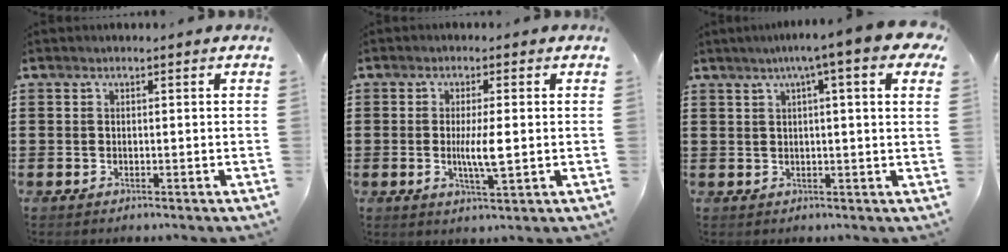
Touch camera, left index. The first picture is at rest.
{"total": 5.0, "force": [-0.1, 0.7, 5.0], "torque": [-0.094, -0.006, -0.007]}
{"total": 7.0, "force": [4.1, -0.3, 5.8], "torque": [-0.111, -0.001, 0.067]}